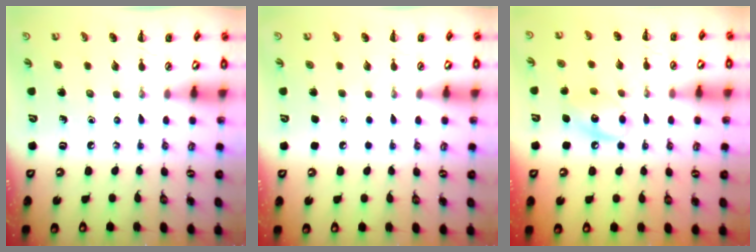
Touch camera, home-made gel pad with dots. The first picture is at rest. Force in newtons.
{"total": 1.6, "press": 1.6, "slide": 0.1}
{"total": 9.2, "press": 9.2, "slide": 1.0}